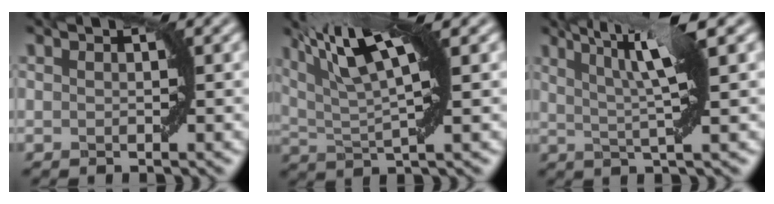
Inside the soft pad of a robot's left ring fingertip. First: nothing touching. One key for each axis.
{"total": 7.9, "fx": 3.7, "fy": 2.0, "fz": 6.6, "tx": -0.126, "ty": 0.010, "tz": 0.071}
{"total": 6.0, "fx": 2.4, "fy": 0.7, "fz": 5.5, "tx": -0.092, "ty": 0.009, "tz": 0.043}